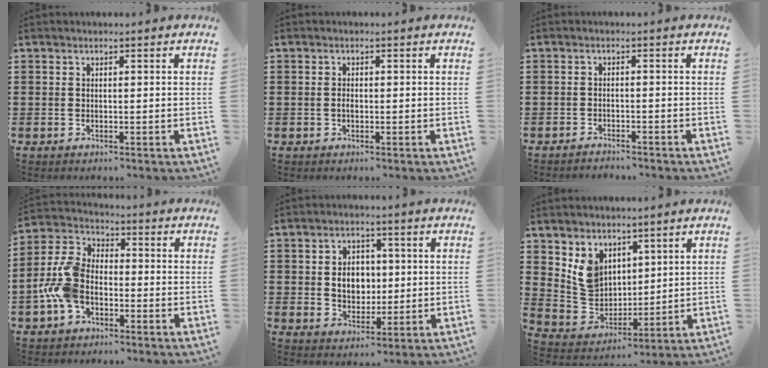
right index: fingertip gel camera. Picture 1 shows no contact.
{"total": 1.1, "force": [-0.2, 0.6, 0.9], "torque": [-0.019, 0.000, -0.005]}
{"total": 1.5, "force": [-1.5, 0.2, 0.0], "torque": [-0.005, 0.003, -0.033]}
{"total": 8.5, "force": [-2.8, 5.3, 5.9], "torque": [-0.166, 0.002, -0.063]}
{"total": 5.3, "force": [0.3, 4.2, 3.2], "torque": [-0.059, 0.007, -0.001]}
{"total": 7.1, "force": [3.9, 5.5, 2.2], "torque": [-0.070, 0.002, 0.078]}